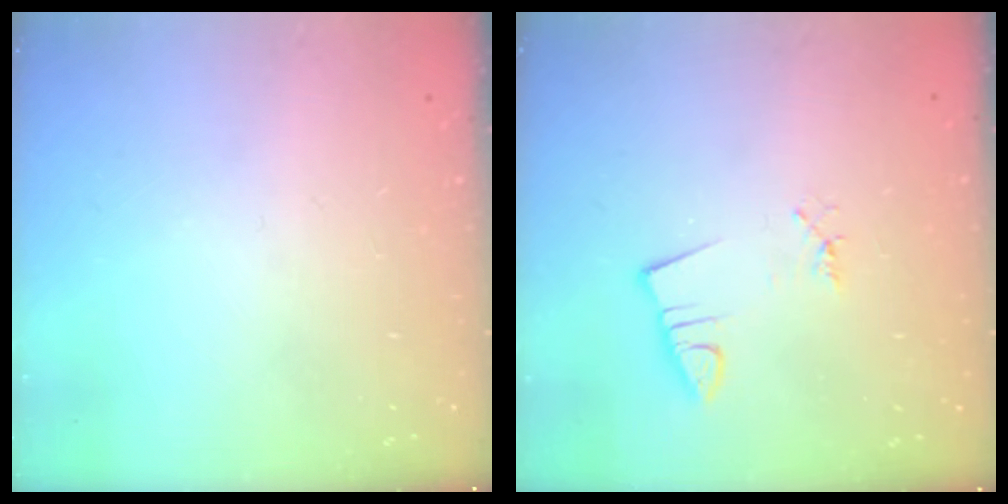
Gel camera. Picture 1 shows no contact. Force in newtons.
{"total": 1.0, "press": 1.0, "slide": 0.0}